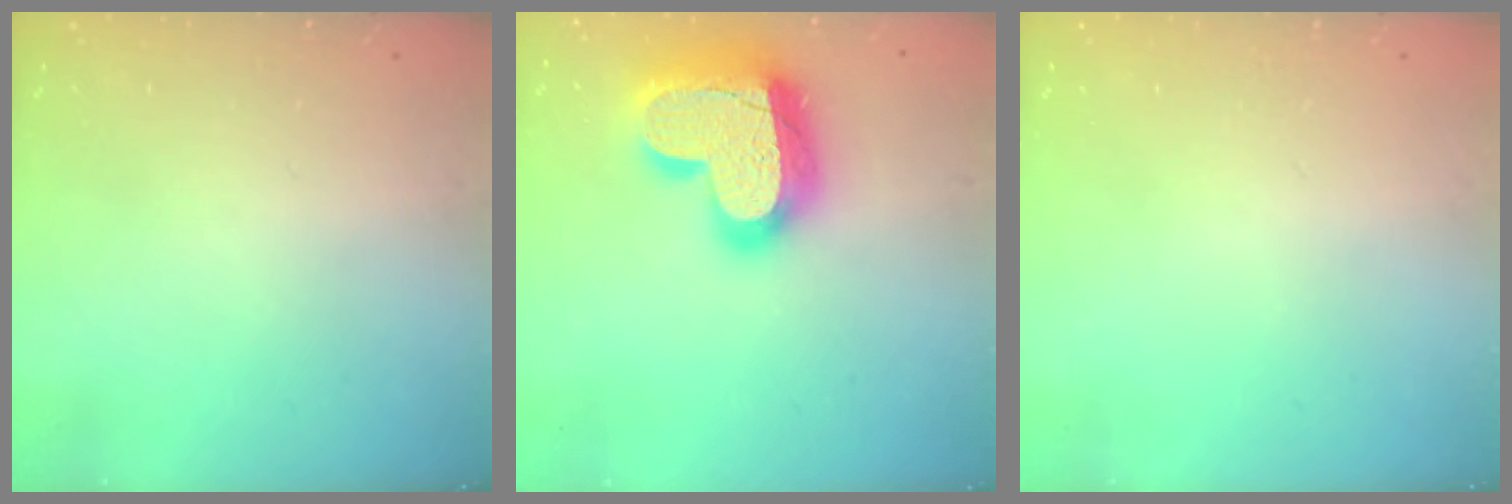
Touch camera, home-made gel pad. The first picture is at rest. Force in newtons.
{"total": 26.4, "press": 26.3, "slide": 2.0}
{"total": 0.0}